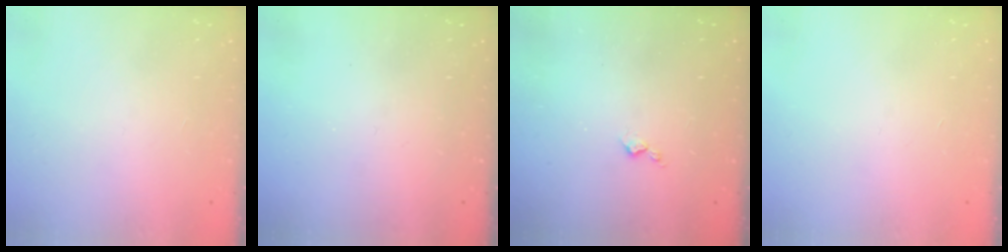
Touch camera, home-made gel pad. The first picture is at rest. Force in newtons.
{"total": 0.0}
{"total": 3.2, "press": 3.2, "slide": 0.5}
{"total": 0.0}